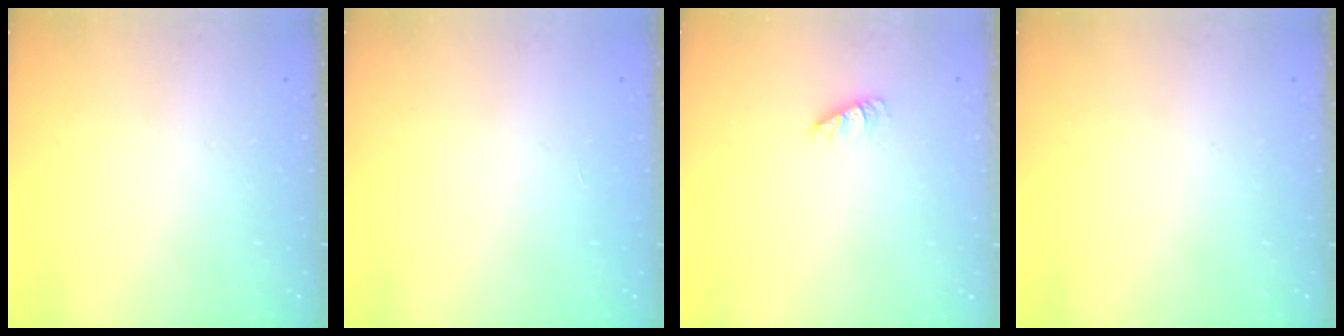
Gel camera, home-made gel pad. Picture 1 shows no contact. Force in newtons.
{"total": 0.0}
{"total": 1.0, "press": 1.0, "slide": 0.1}
{"total": 0.0}